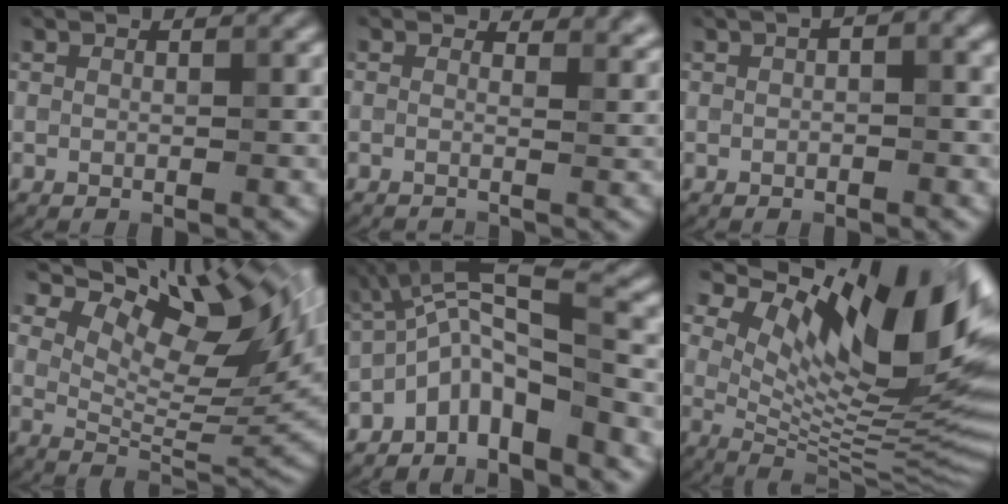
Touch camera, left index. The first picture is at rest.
{"total": 3.9, "force": [2.4, 2.1, 2.4], "torque": [-0.021, 0.009, 0.006]}
{"total": 1.7, "force": [0.2, 0.5, 1.6], "torque": [-0.025, 0.006, 0.001]}
{"total": 13.2, "force": [7.4, 5.2, 9.7], "torque": [-0.150, 0.020, 0.124]}
{"total": 5.6, "force": [-3.1, 1.2, 4.5], "torque": [-0.082, 0.016, -0.063]}
{"total": 17.7, "force": [8.5, 6.6, 14.1], "torque": [-0.211, 0.024, 0.150]}